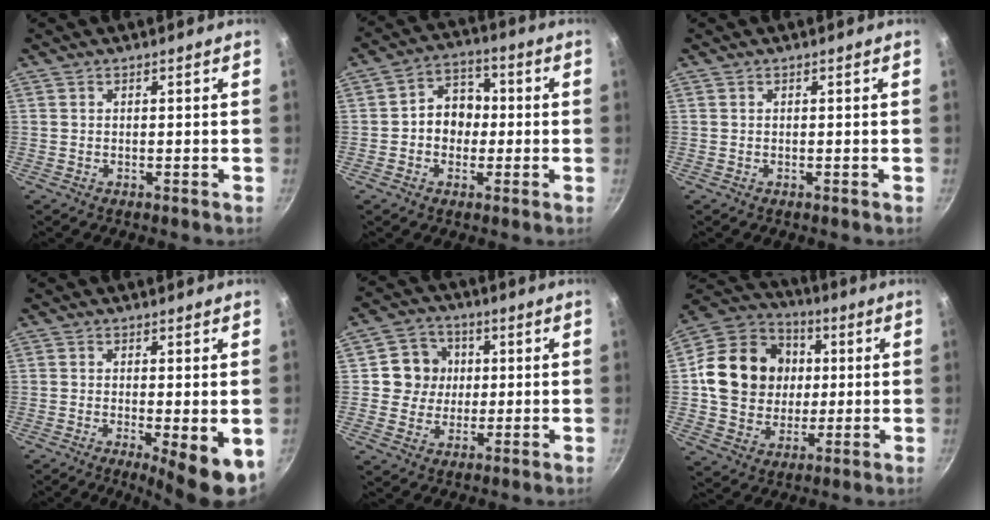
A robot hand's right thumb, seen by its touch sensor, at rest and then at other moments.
{"total": 8.2, "force": [-0.5, 6.7, 4.6], "torque": [-0.023, 0.023, -0.018]}
{"total": 0.0}
{"total": 8.8, "force": [-2.3, 2.2, 8.2], "torque": [-0.103, -0.010, -0.023]}
{"total": 8.1, "force": [1.1, 7.7, 2.4], "torque": [0.000, 0.008, 0.008]}
{"total": 18.8, "force": [1.8, 16.2, 9.4], "torque": [-0.140, 0.021, 0.029]}